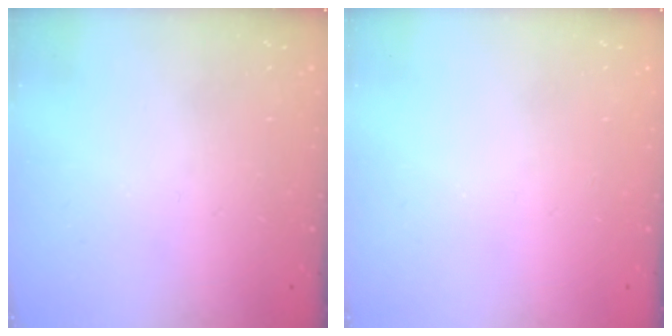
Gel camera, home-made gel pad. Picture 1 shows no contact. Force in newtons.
{"total": 0.0}